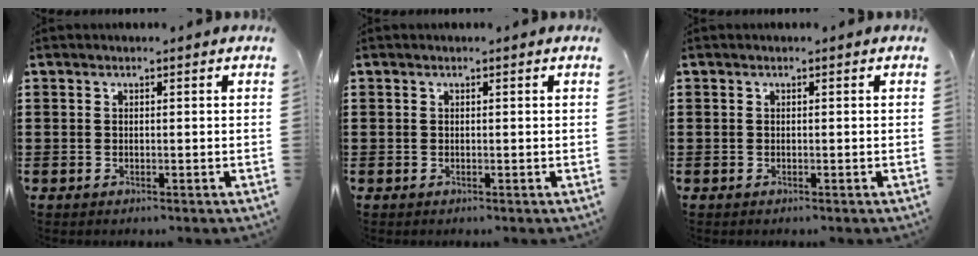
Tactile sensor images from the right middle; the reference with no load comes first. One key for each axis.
{"total": 0.0}
{"total": 0.0}